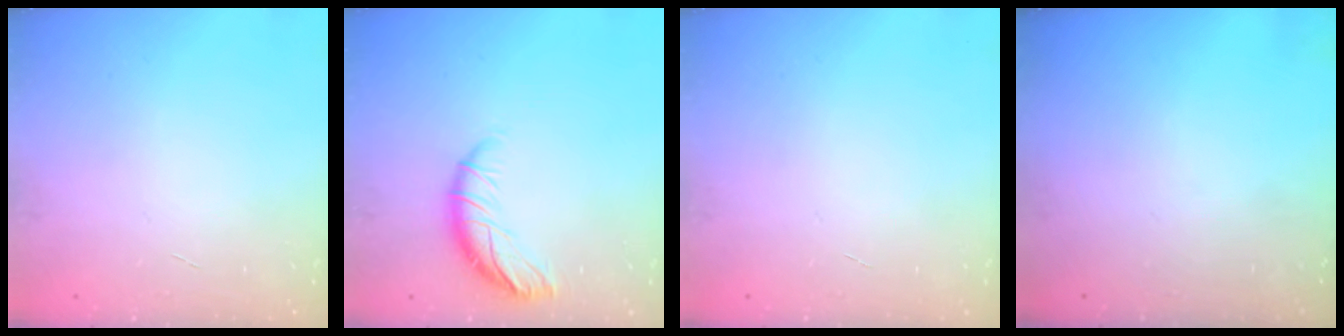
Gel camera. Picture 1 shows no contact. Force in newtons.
{"total": 10.1, "press": 10.1, "slide": 0.5}
{"total": 0.0}
{"total": 0.0}